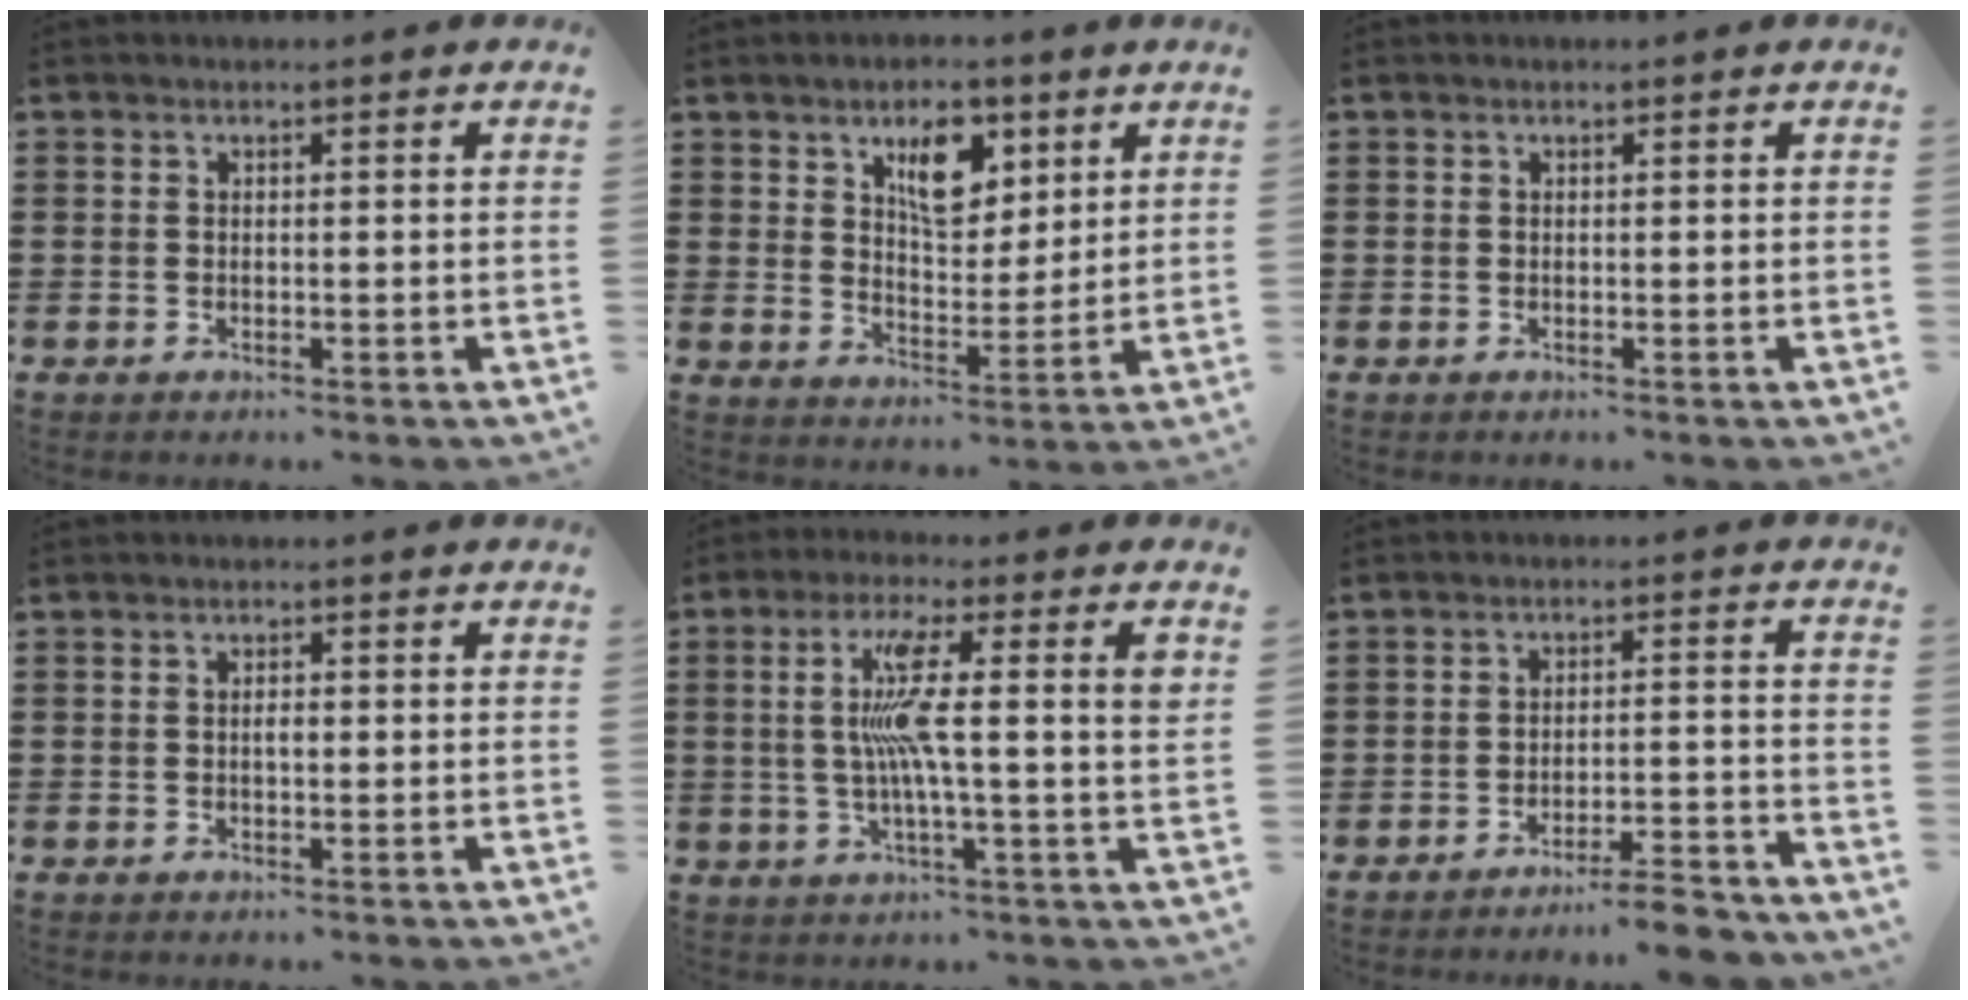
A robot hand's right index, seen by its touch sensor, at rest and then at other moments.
{"total": 8.0, "force": [4.3, 4.3, 5.2], "torque": [-0.078, 0.000, 0.070]}
{"total": 0.0}
{"total": 1.4, "force": [-0.1, 0.5, 1.3], "torque": [-0.025, 0.001, -0.002]}
{"total": 10.6, "force": [1.4, 1.1, 10.5], "torque": [-0.208, -0.003, 0.013]}
{"total": 5.5, "force": [-5.1, -0.1, 1.9], "torque": [-0.030, -0.008, -0.097]}